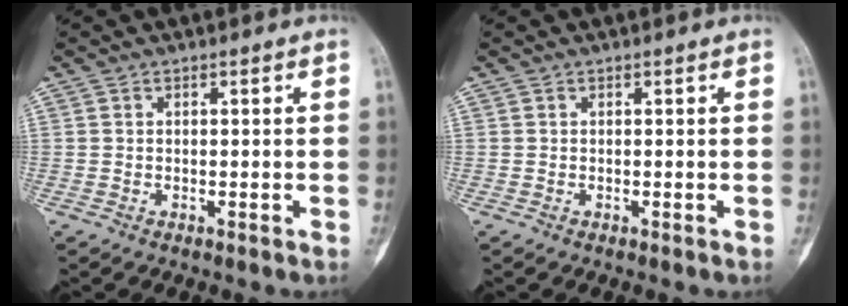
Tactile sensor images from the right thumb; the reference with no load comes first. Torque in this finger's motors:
{"motor_torque": [0.00, 0.00, 0.00, 0.00, 0.00]}